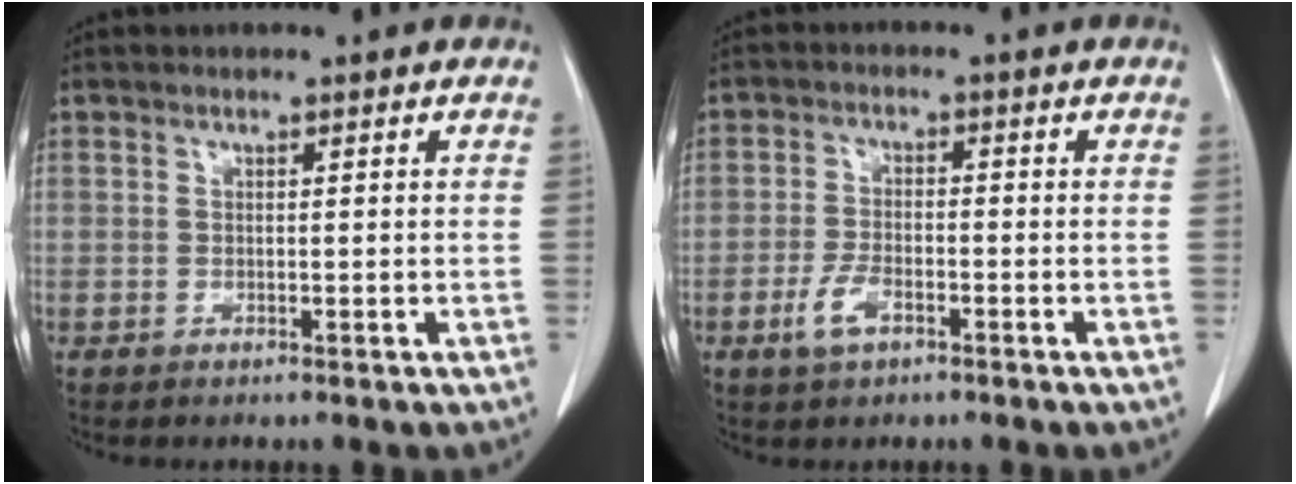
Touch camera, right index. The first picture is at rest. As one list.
[{"total": 4.1, "force": [-2.1, 1.9, 3.0], "torque": [-0.064, 0.000, -0.037]}]